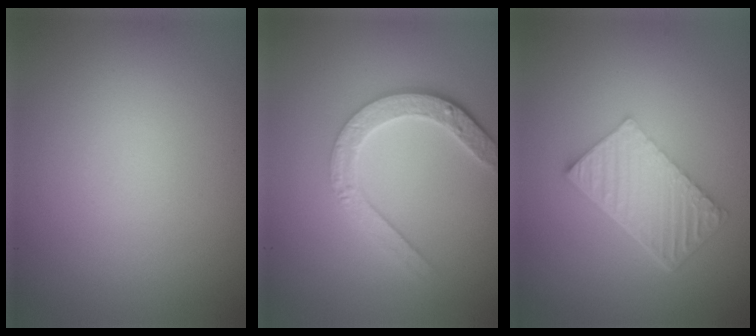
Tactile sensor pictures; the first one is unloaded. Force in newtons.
{"total": 4.6, "press": 3.5, "slide": 3.0}
{"total": 6.2, "press": 4.2, "slide": 4.6}